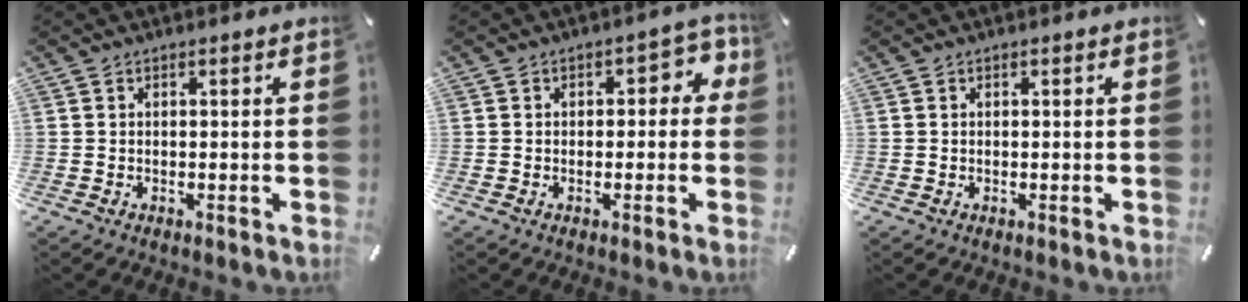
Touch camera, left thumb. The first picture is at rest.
{"total": 5.0, "force": [0.4, 3.3, 3.8], "torque": [-0.042, 0.004, -0.001]}
{"total": 0.0}